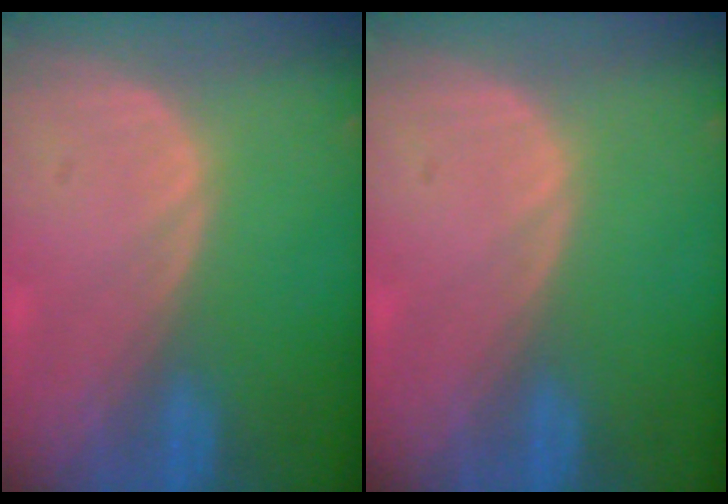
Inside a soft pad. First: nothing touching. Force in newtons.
{"total": 0.0}